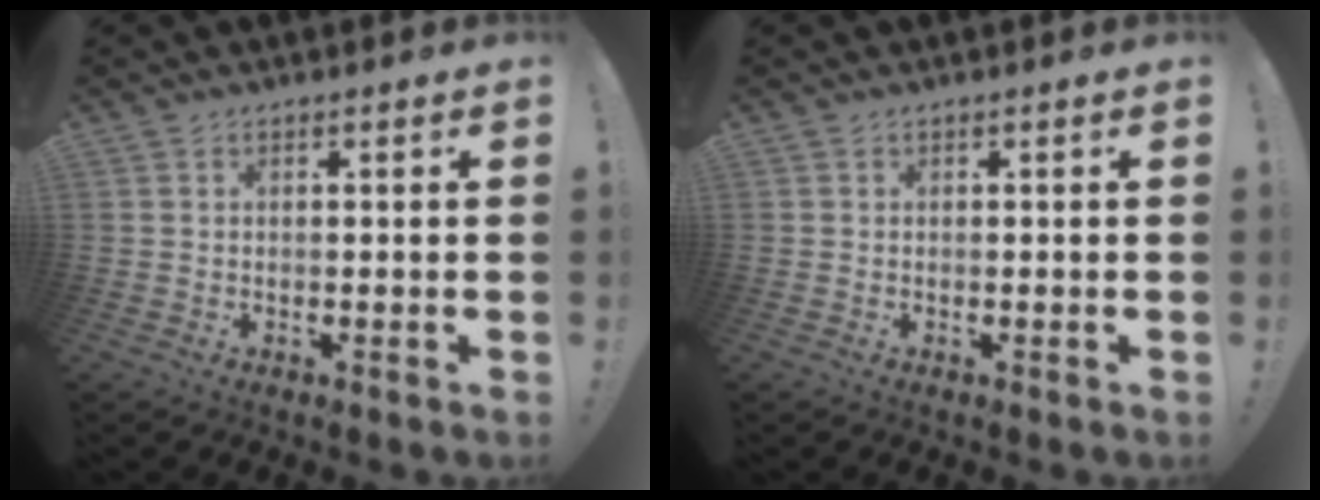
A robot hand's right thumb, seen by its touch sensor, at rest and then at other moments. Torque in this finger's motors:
{"motor_torque": [0.01, -0.02, 0.21, -0.20, -0.11]}